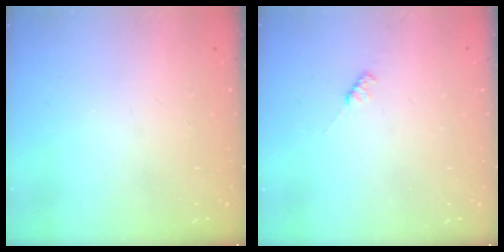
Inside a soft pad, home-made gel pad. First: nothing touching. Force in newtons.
{"total": 2.2, "press": 2.2, "slide": 0.4}